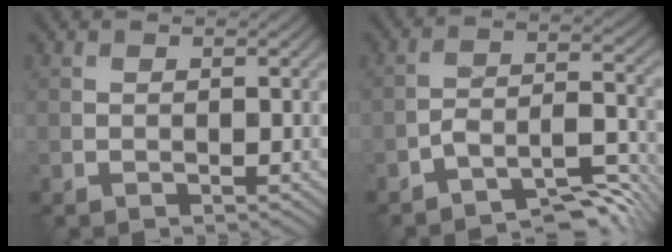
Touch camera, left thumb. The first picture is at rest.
{"total": 7.6, "force": [-6.2, 1.6, 4.1], "torque": [-0.067, 0.007, -0.111]}